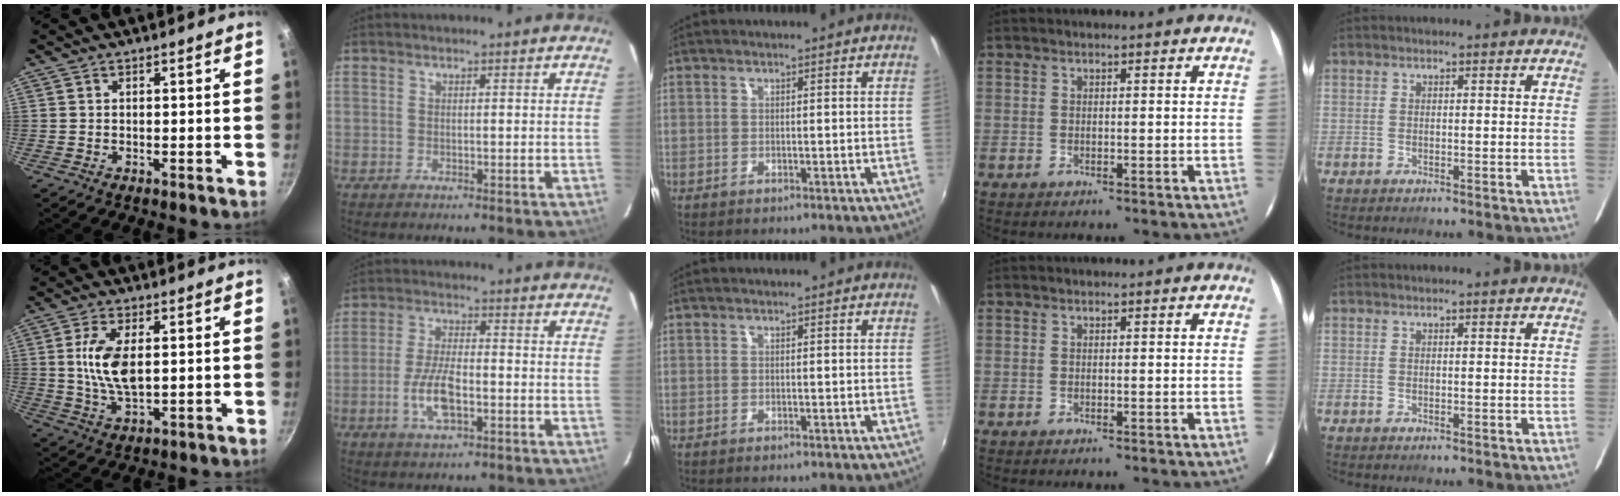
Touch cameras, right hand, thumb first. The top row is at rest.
{"thumb": {"total": 9.5, "force": [1.2, 4.5, 8.3], "torque": [-0.160, -0.003, 0.026]}, "index": {"total": 8.1, "force": [-2.9, 3.0, 6.9], "torque": [-0.145, -0.001, -0.055]}}